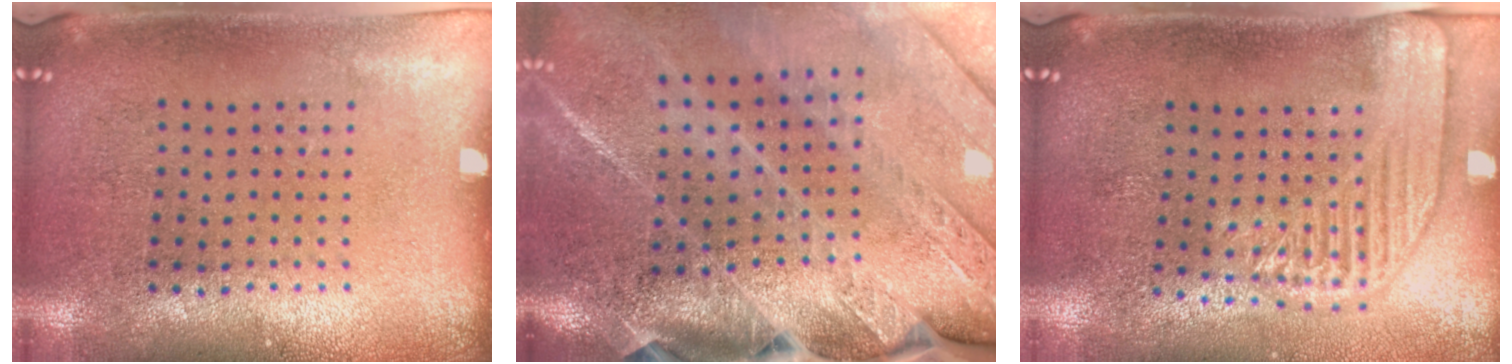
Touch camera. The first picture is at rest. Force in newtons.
{"total": 4.0, "press": 3.4, "slide": 2.2}
{"total": 2.2, "press": 1.9, "slide": 1.0}